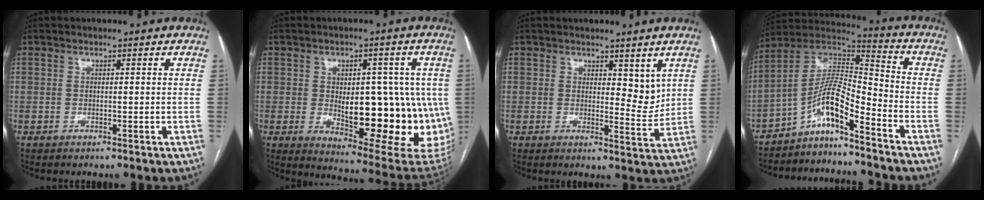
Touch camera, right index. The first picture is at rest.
{"total": 19.9, "force": [-1.7, 7.7, 18.3], "torque": [-0.182, 0.008, 0.006]}
{"total": 4.3, "force": [2.6, 2.0, 2.8], "torque": [-0.032, -0.014, 0.039]}
{"total": 10.1, "force": [-6.5, 1.1, 7.6], "torque": [-0.150, 0.025, -0.121]}